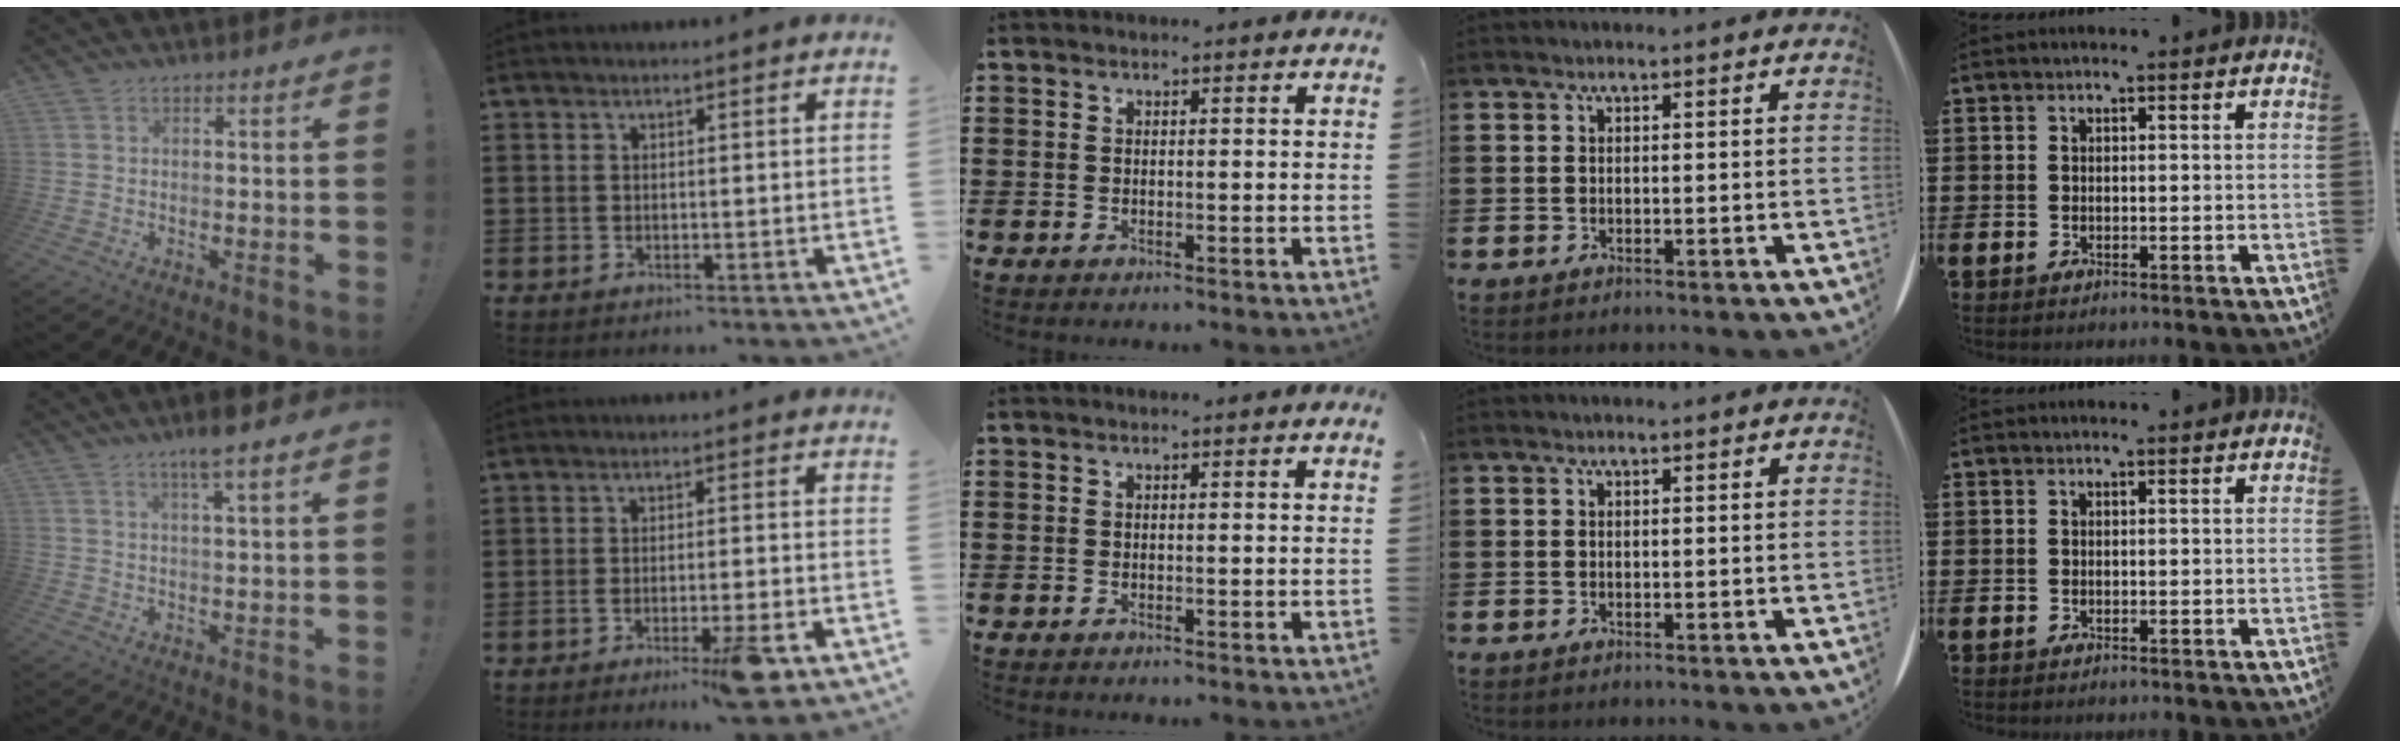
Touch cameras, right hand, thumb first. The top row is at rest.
{"thumb": {"total": 5.5, "force": [3.5, 0.1, 4.3], "torque": [-0.057, -0.018, 0.051]}, "index": {"total": 6.1, "force": [-3.4, -0.1, 5.1], "torque": [-0.083, -0.015, -0.055]}}